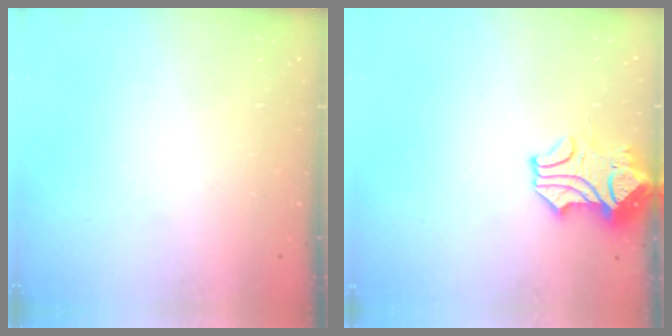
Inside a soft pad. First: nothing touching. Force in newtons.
{"total": 1.6, "press": 1.3, "slide": 0.9}